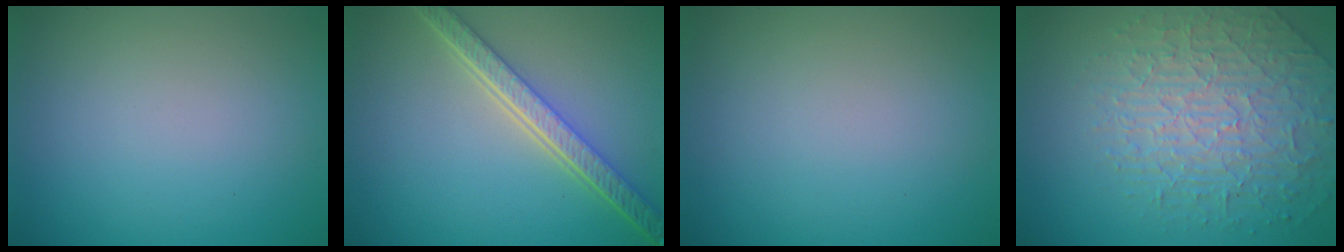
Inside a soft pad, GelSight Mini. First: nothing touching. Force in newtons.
{"total": 5.4, "press": 4.2, "slide": 3.4}
{"total": 0.0}
{"total": 4.4, "press": 4.3, "slide": 1.0}